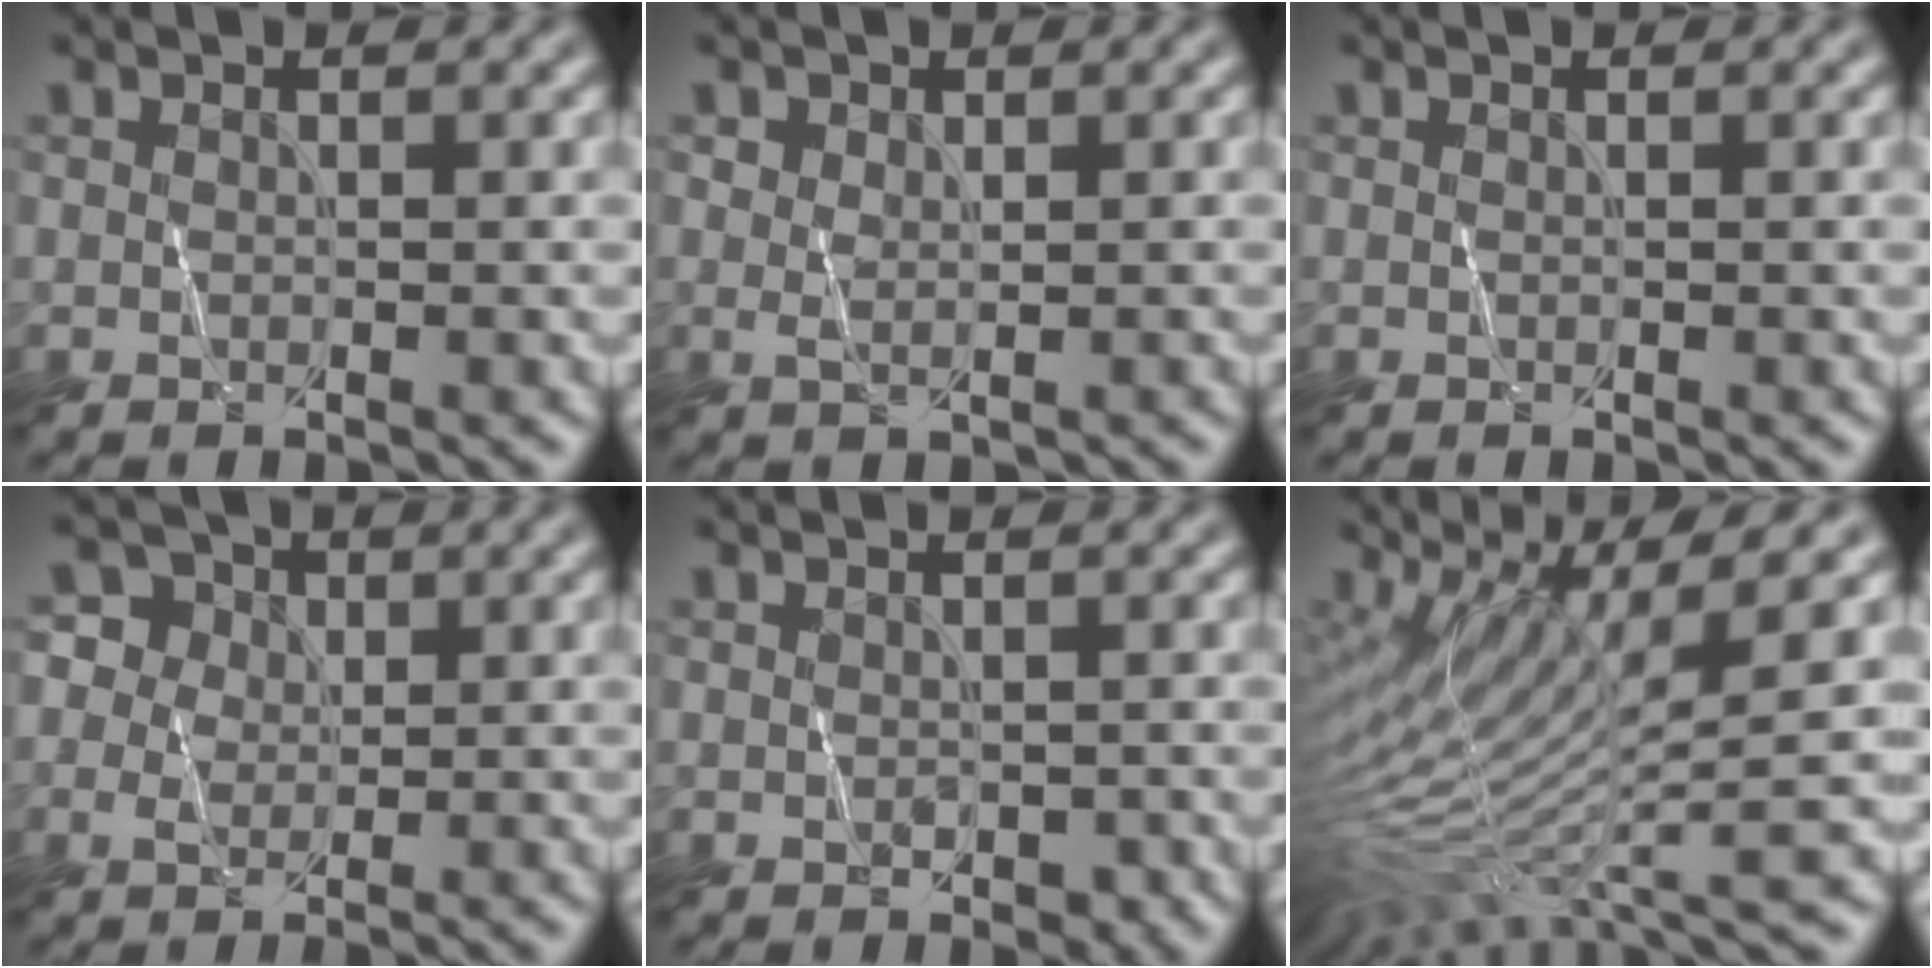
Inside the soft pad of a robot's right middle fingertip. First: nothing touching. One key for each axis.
{"total": 1.5, "fx": 0.5, "fy": 1.1, "fz": 0.8, "tx": -0.014, "ty": 0.002, "tz": 0.012}
{"total": 0.0}
{"total": 5.1, "fx": 0.2, "fy": 4.6, "fz": 2.1, "tx": -0.010, "ty": 0.037, "tz": -0.027}
{"total": 0.9, "fx": -0.2, "fy": 0.8, "fz": 0.5, "tx": -0.006, "ty": -0.008, "tz": -0.002}
{"total": 10.5, "fx": 0.1, "fy": 2.4, "fz": 10.2, "tx": -0.199, "ty": 0.002, "tz": 0.014}